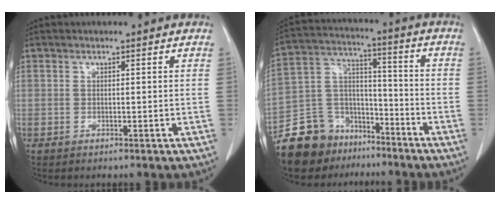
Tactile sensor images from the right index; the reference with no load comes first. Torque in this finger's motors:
{"motor_torque": [-0.07, -0.31, -0.52, -0.21]}